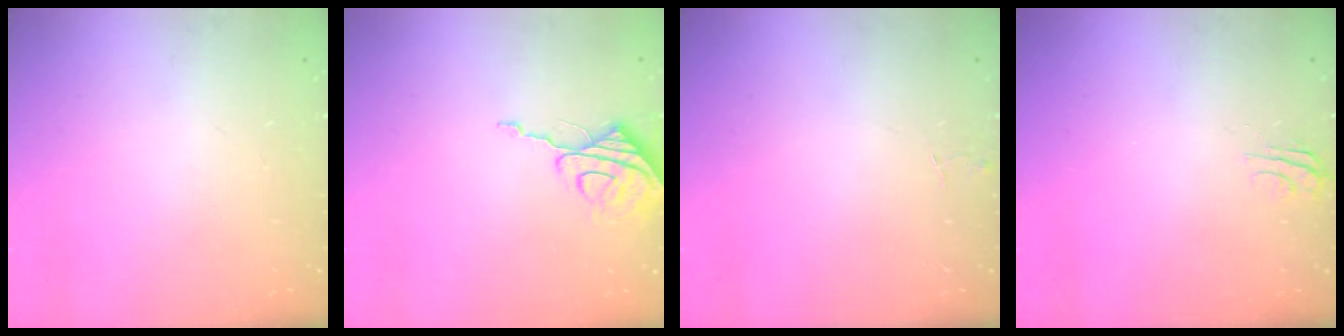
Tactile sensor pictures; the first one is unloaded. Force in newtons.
{"total": 8.5, "press": 8.4, "slide": 0.6}
{"total": 4.0, "press": 4.0, "slide": 0.3}
{"total": 5.0, "press": 5.0, "slide": 0.5}